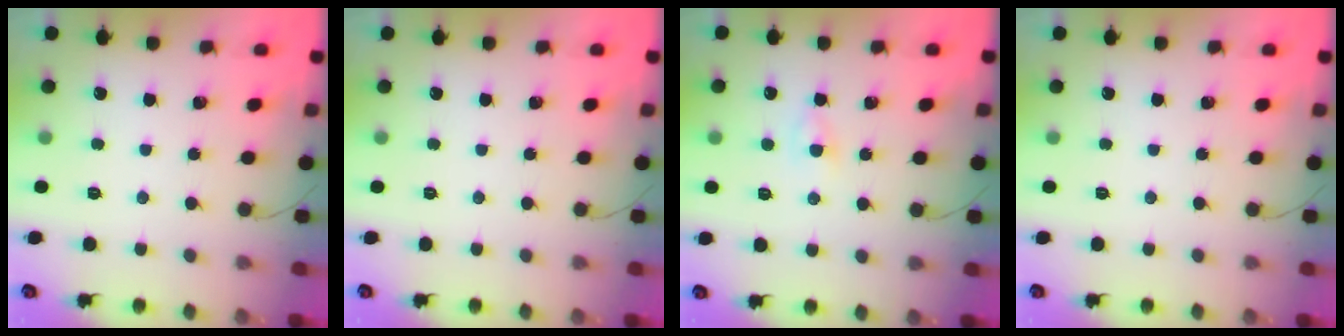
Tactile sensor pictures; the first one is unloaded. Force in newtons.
{"total": 0.0}
{"total": 1.9, "press": 1.8, "slide": 0.6}
{"total": 0.0}